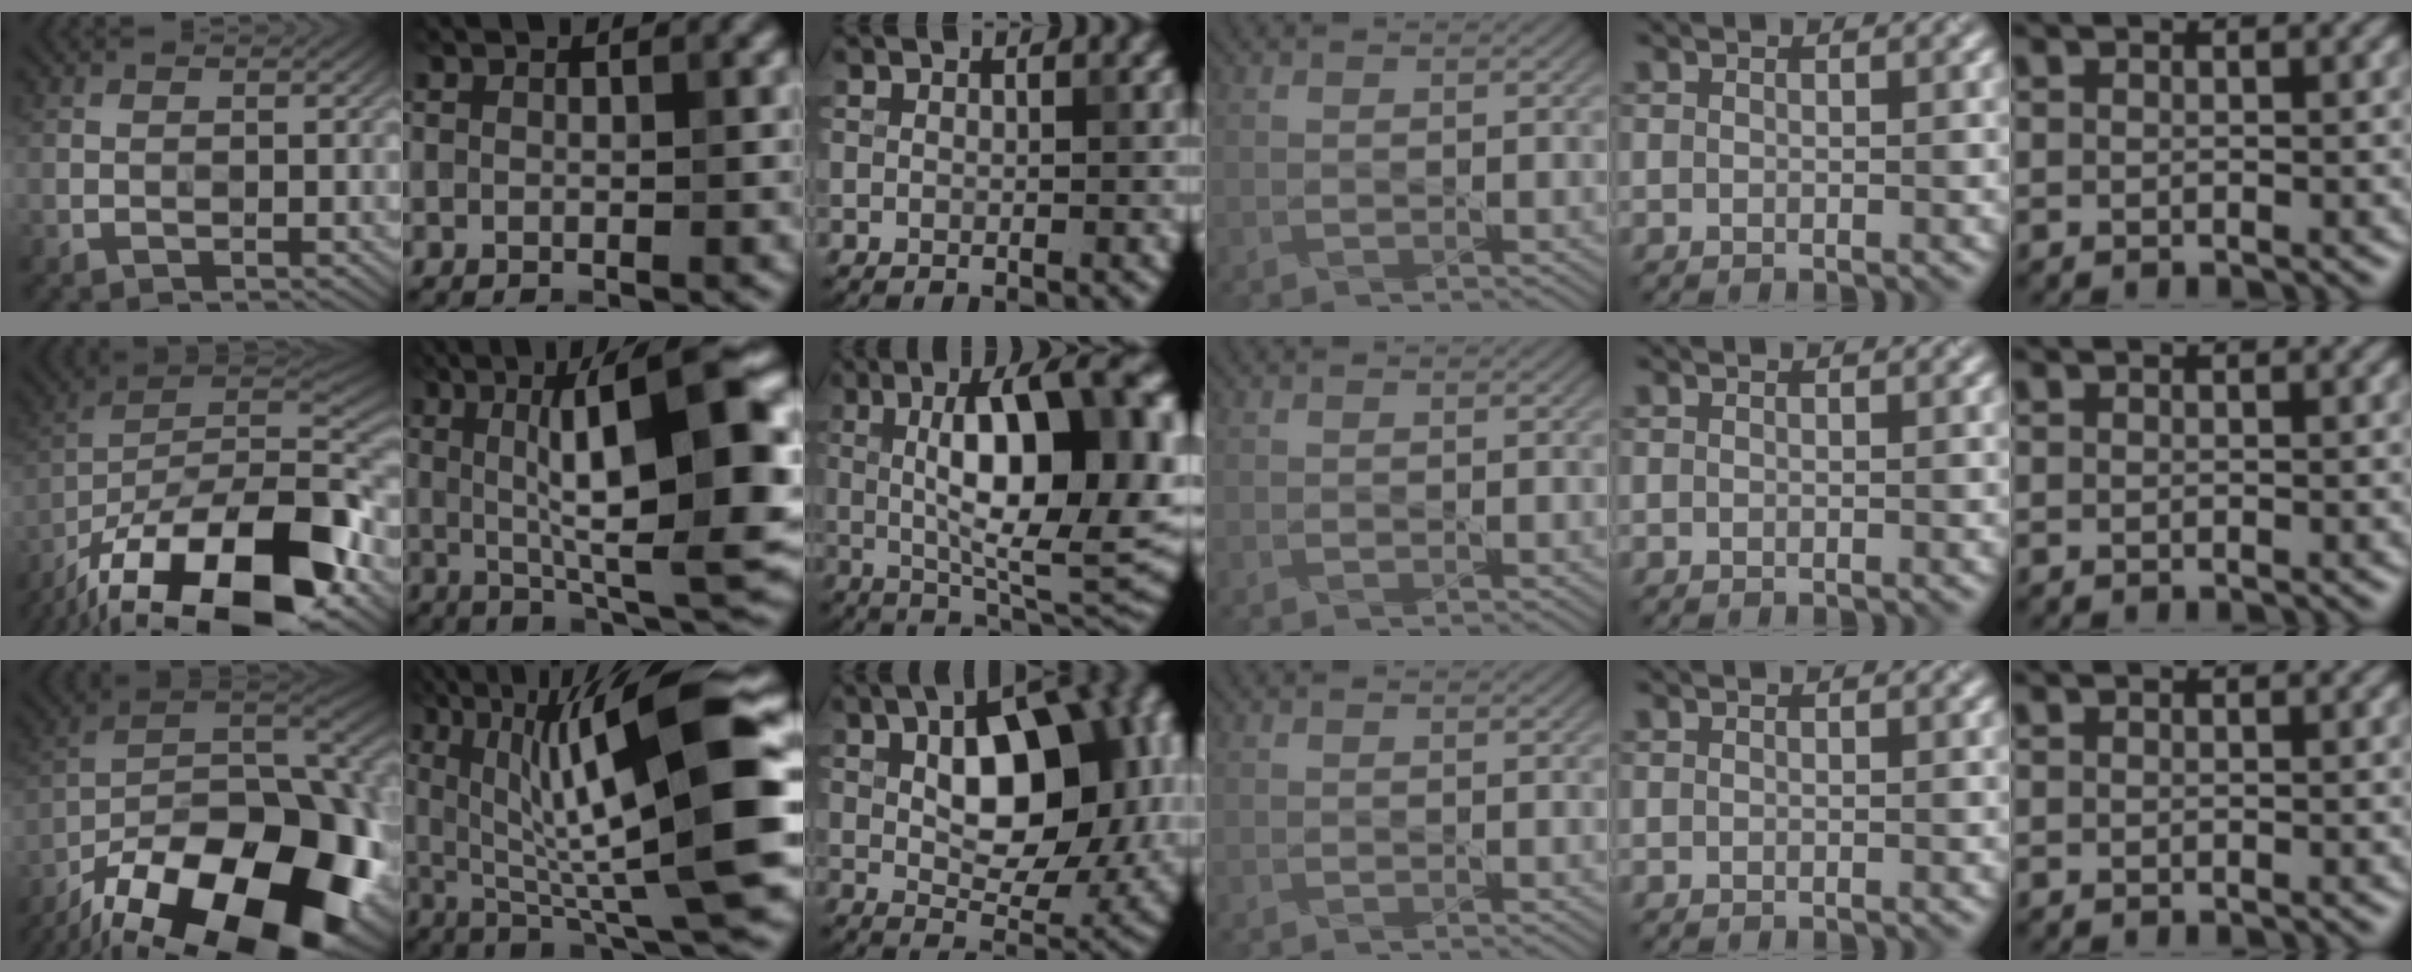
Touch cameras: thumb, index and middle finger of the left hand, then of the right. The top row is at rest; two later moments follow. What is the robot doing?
{"motion": "assemble", "object": "legos"}